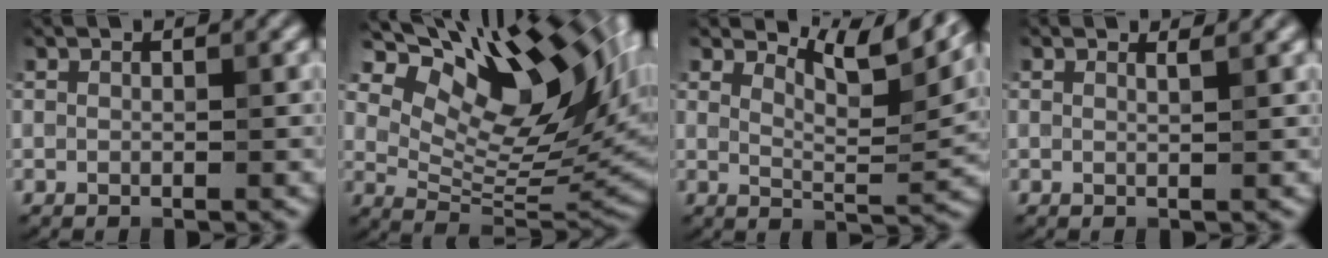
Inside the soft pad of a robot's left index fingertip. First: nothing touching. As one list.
[{"total": 14.3, "force": [7.2, 6.6, 10.5], "torque": [-0.166, 0.017, 0.134]}, {"total": 5.7, "force": [4.4, 1.5, 3.4], "torque": [-0.055, 0.000, 0.070]}, {"total": 0.9, "force": [0.9, 0.1, 0.4], "torque": [-0.001, -0.002, 0.009]}]